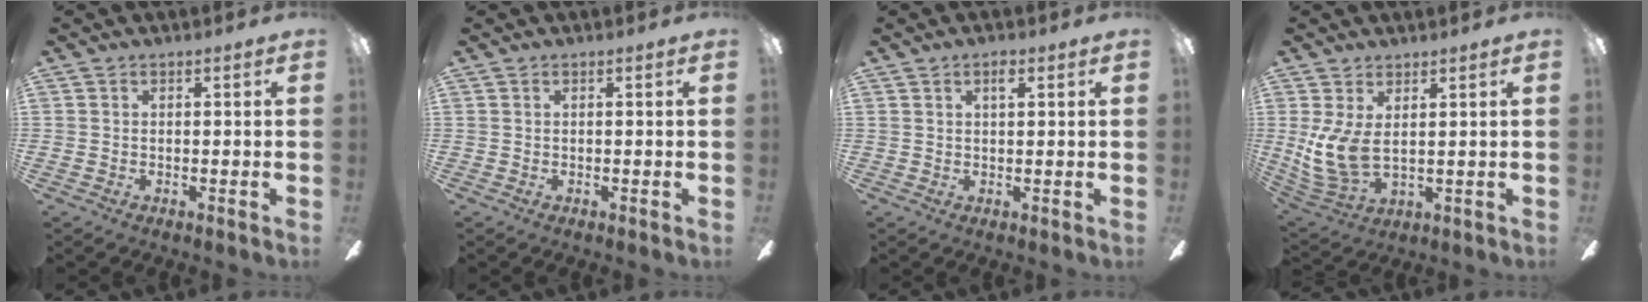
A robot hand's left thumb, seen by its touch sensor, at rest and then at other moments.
{"total": 0.0}
{"total": 2.0, "force": [1.1, 0.8, 1.5], "torque": [-0.018, -0.002, 0.015]}
{"total": 11.3, "force": [1.5, 5.5, 9.8], "torque": [-0.223, -0.026, 0.032]}